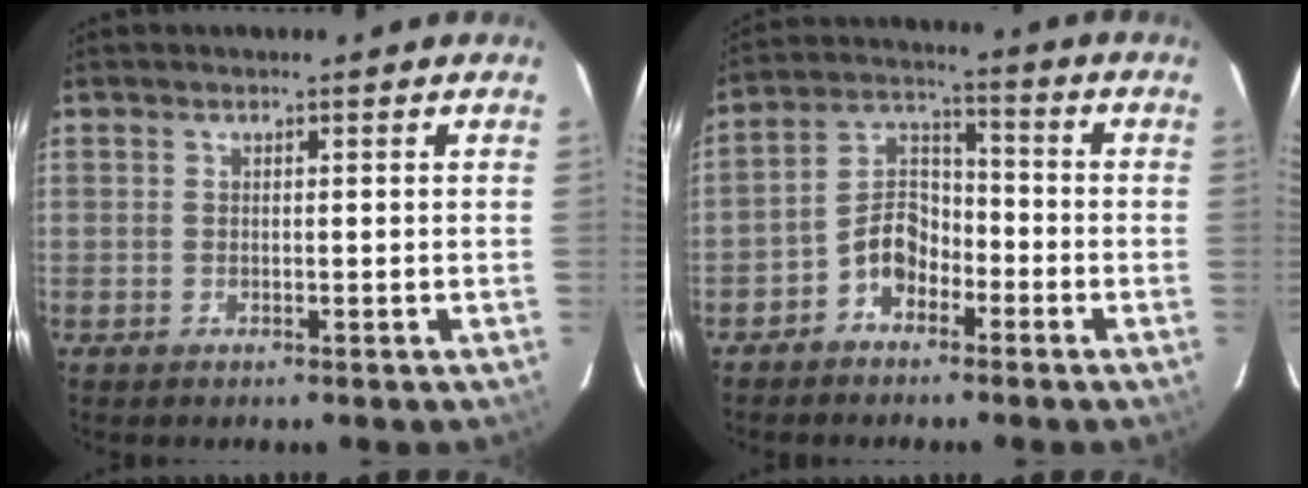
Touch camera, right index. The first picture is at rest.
{"total": 7.2, "force": [-4.1, 4.7, 3.6], "torque": [-0.071, 0.027, -0.076]}